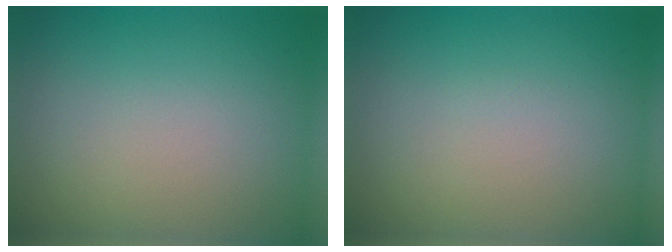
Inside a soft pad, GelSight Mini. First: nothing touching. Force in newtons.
{"total": 0.0}